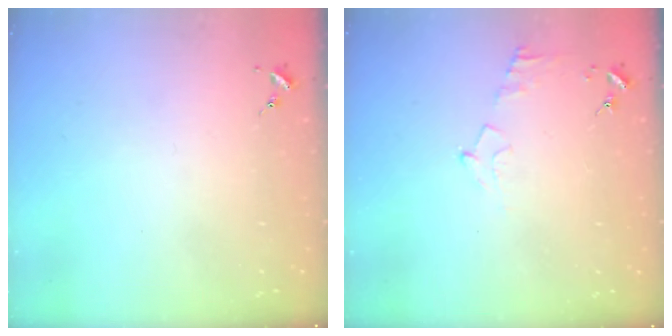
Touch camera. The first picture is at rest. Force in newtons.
{"total": 5.7, "press": 5.6, "slide": 1.0}